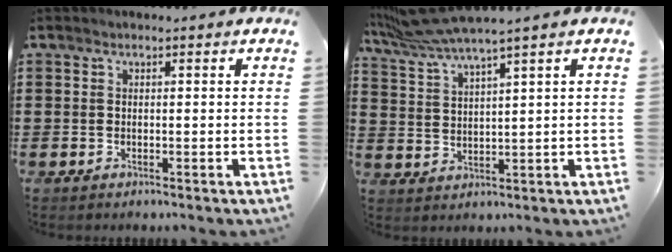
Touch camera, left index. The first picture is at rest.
{"total": 6.5, "force": [5.3, -0.1, 3.8], "torque": [-0.099, -0.020, 0.093]}